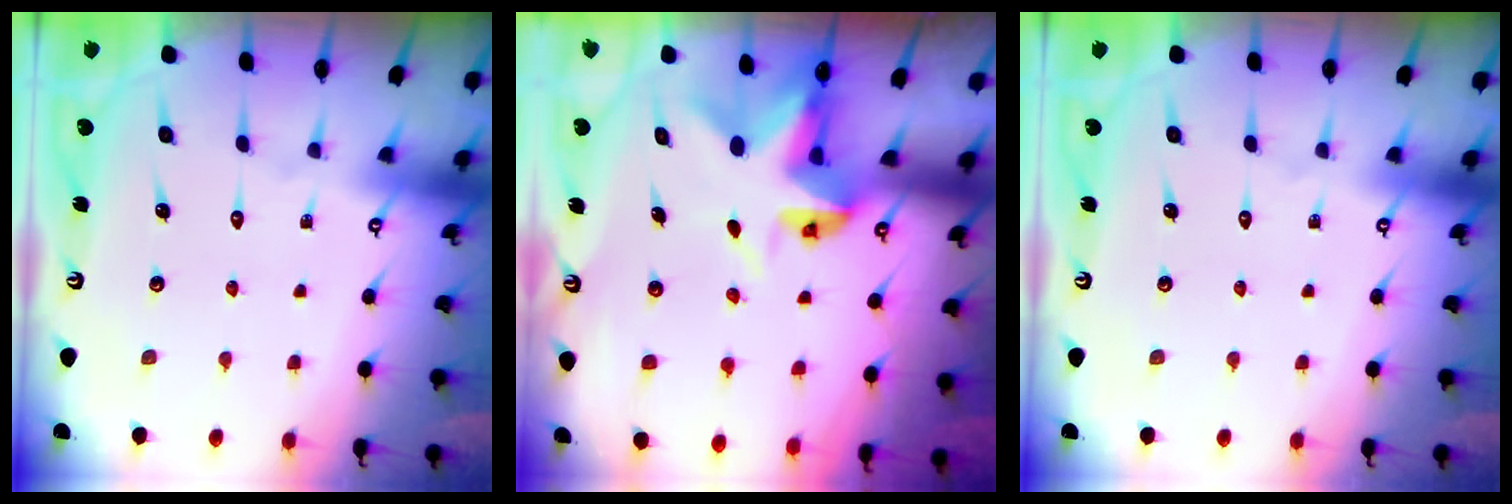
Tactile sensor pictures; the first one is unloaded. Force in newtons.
{"total": 5.7, "press": 5.6, "slide": 0.6}
{"total": 0.0}